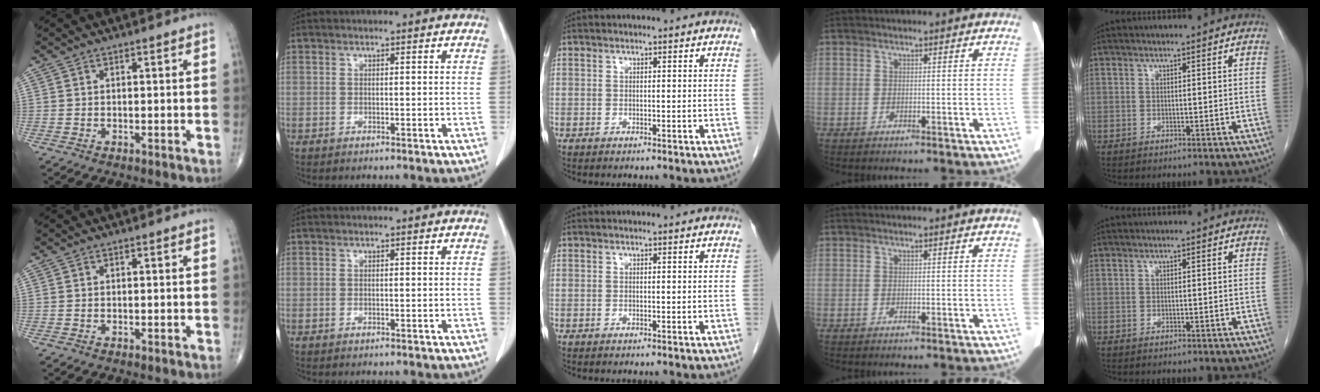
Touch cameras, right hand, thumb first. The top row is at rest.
{}